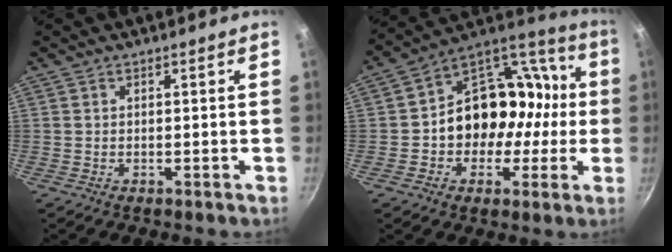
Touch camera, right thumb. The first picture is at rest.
{"total": 19.8, "force": [-1.1, 16.0, 11.5], "torque": [-0.130, 0.066, -0.019]}